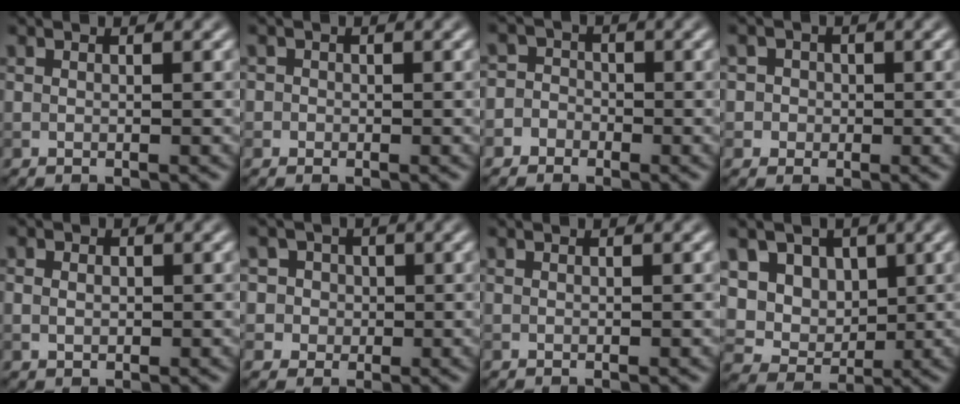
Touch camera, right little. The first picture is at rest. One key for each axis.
{"total": 0.9, "fx": -0.1, "fy": 0.9, "fz": 0.0, "tx": 0.011, "ty": -0.005, "tz": -0.006}
{"total": 4.0, "fx": -1.8, "fy": 3.5, "fz": 0.3, "tx": 0.028, "ty": 0.011, "tz": -0.056}
{"total": 2.7, "fx": 0.4, "fy": 2.6, "fz": 0.6, "tx": 0.013, "ty": 0.011, "tz": -0.007}
{"total": 1.7, "fx": 0.4, "fy": 1.3, "fz": 1.0, "tx": -0.014, "ty": 0.010, "tz": -0.003}
{"total": 5.0, "fx": 1.5, "fy": 4.5, "fz": 1.4, "tx": -0.009, "ty": 0.027, "tz": 0.003}
{"total": 0.0}
{"total": 9.4, "fx": 3.3, "fy": 7.6, "fz": 4.4, "tx": -0.084, "ty": 0.014, "tz": 0.047}